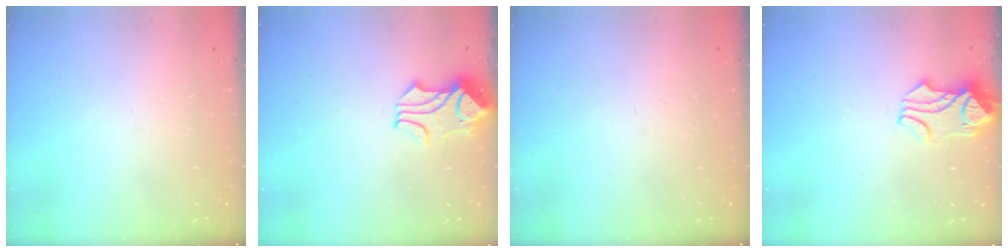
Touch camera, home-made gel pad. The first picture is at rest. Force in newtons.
{"total": 1.7, "press": 1.3, "slide": 1.1}
{"total": 0.0}
{"total": 1.2, "press": 0.0, "slide": 1.2}